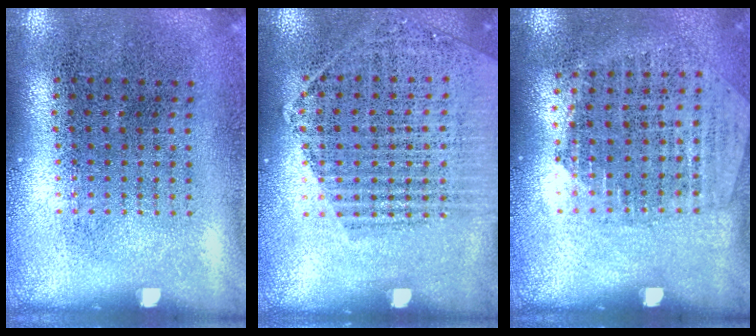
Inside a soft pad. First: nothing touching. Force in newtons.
{"total": 1.4, "press": 1.4, "slide": 0.1}
{"total": 1.3, "press": 1.2, "slide": 0.6}